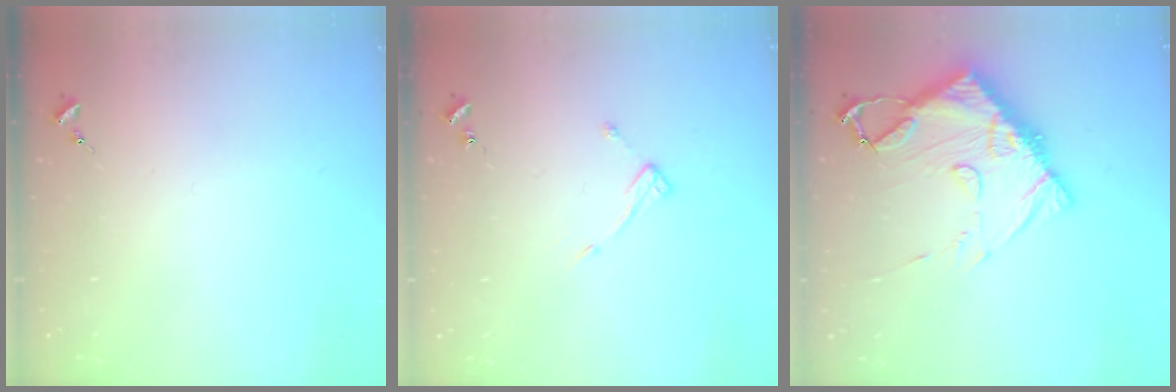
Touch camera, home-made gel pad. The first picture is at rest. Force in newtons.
{"total": 7.1, "press": 7.1, "slide": 0.5}
{"total": 14.3, "press": 14.2, "slide": 1.3}